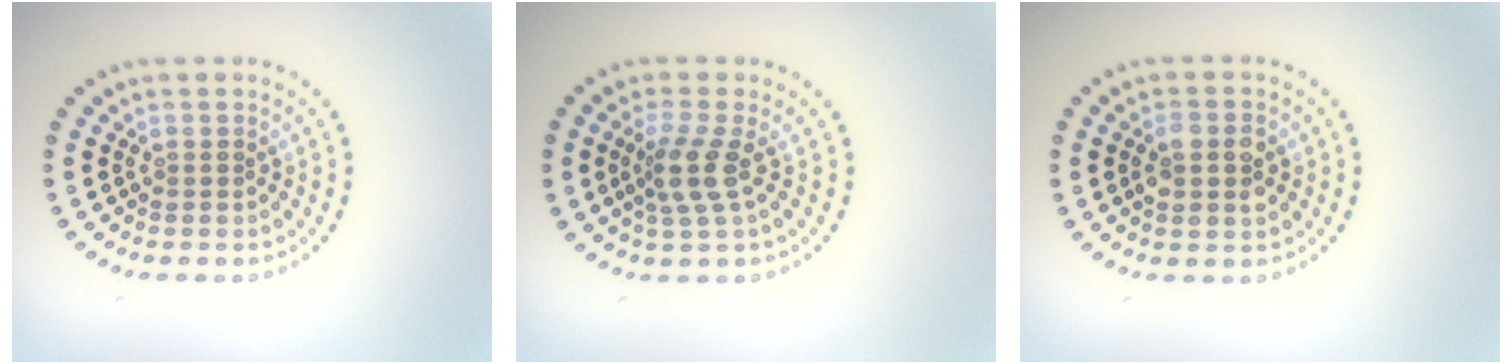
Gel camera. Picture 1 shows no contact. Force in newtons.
{"total": 2.7, "press": 2.1, "slide": 1.8}
{"total": 2.6, "press": 2.6, "slide": 0.3}